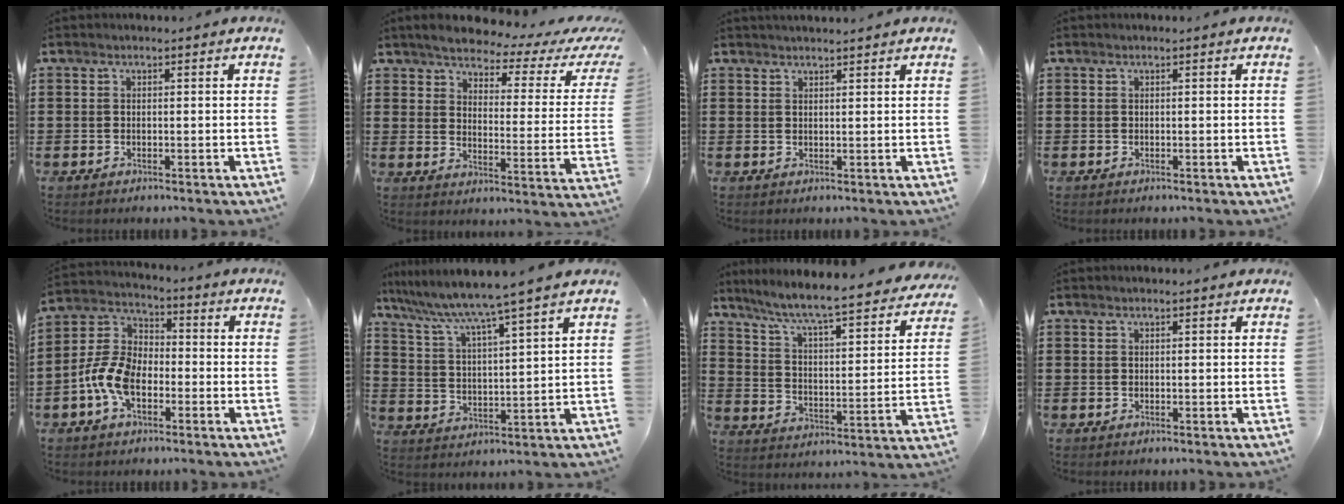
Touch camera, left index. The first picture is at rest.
{"total": 4.2, "force": [3.7, 0.7, 1.8], "torque": [-0.051, -0.029, 0.057]}
{"total": 1.3, "force": [1.3, -0.1, 0.2], "torque": [-0.006, -0.001, 0.025]}
{"total": 0.0}
{"total": 8.2, "force": [-3.3, 4.9, 5.6], "torque": [-0.157, 0.002, -0.075]}
{"total": 6.1, "force": [5.2, -1.4, 2.7], "torque": [-0.077, -0.042, 0.081]}
{"total": 6.6, "force": [5.8, -0.4, 3.2], "torque": [-0.088, -0.050, 0.088]}
{"total": 0.0}